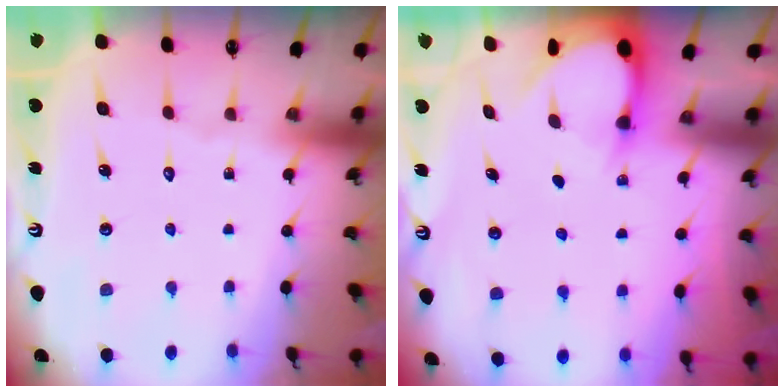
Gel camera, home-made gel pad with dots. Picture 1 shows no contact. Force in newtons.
{"total": 3.0, "press": 3.0, "slide": 0.4}